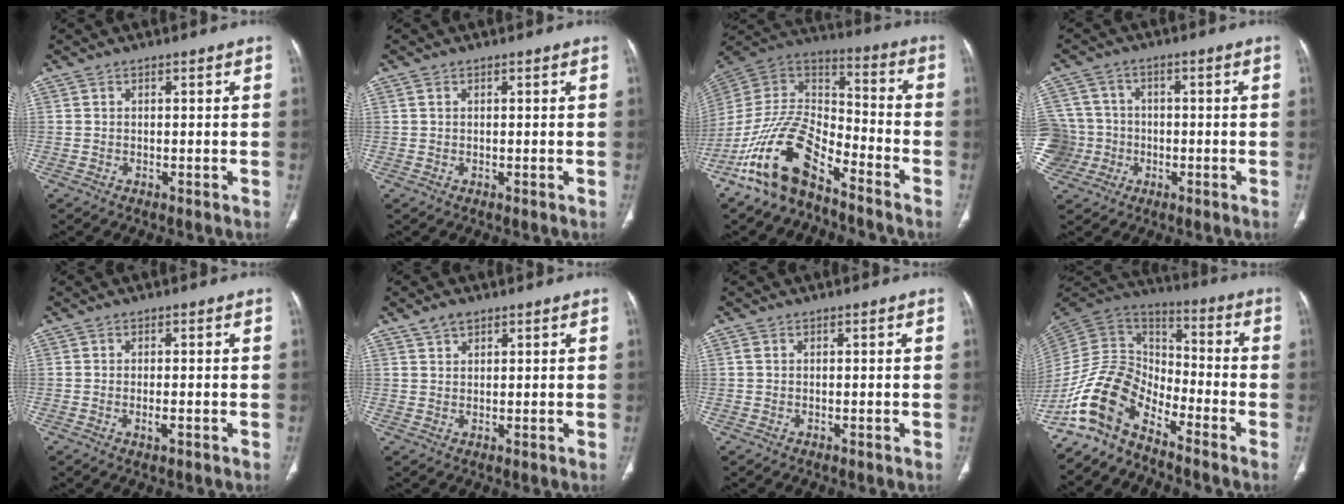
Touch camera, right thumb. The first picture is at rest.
{"total": 0.6, "force": [0.3, 0.4, 0.4], "torque": [-0.010, 0.004, 0.006]}
{"total": 16.5, "force": [-10.8, 7.1, 10.3], "torque": [-0.174, 0.083, -0.208]}
{"total": 12.0, "force": [-2.6, 11.4, 2.8], "torque": [-0.063, 0.037, -0.039]}
{"total": 1.7, "force": [-0.5, 0.5, 1.5], "torque": [-0.028, -0.003, -0.010]}
{"total": 2.8, "force": [1.9, 1.5, 1.3], "torque": [-0.019, -0.005, 0.038]}
{"total": 0.6, "force": [0.2, 0.4, 0.4], "torque": [-0.008, 0.006, 0.004]}
{"total": 13.1, "force": [-9.5, 6.4, 6.4], "torque": [-0.118, 0.089, -0.199]}